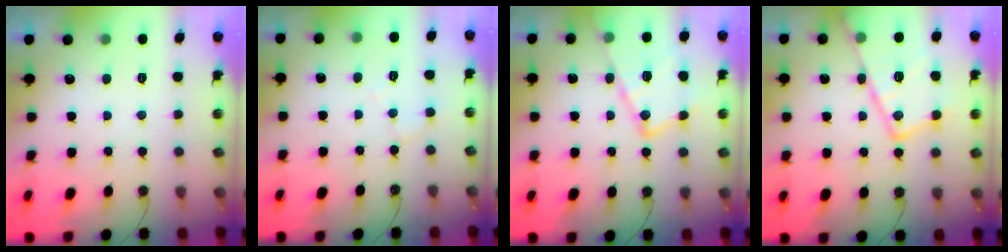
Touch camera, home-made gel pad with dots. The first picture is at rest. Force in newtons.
{"total": 4.6, "press": 4.6, "slide": 0.6}
{"total": 17.2, "press": 17.2, "slide": 1.3}
{"total": 22.4, "press": 22.3, "slide": 2.3}